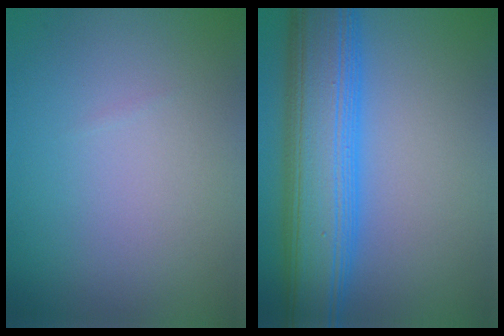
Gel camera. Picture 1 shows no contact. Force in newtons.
{"total": 10.4, "press": 10.4, "slide": 0.4}